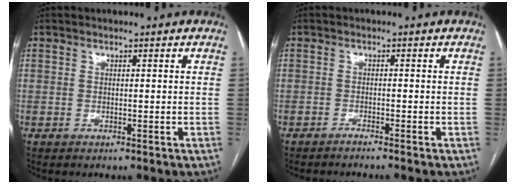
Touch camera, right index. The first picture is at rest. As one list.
[{"total": 1.5, "force": [-1.3, -0.5, 0.6], "torque": [-0.007, 0.004, -0.018]}]